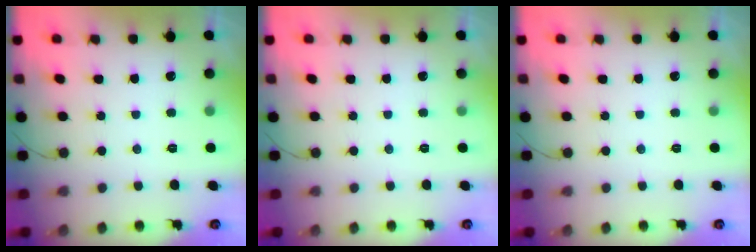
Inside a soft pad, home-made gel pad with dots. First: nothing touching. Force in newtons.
{"total": 0.0}
{"total": 0.0}